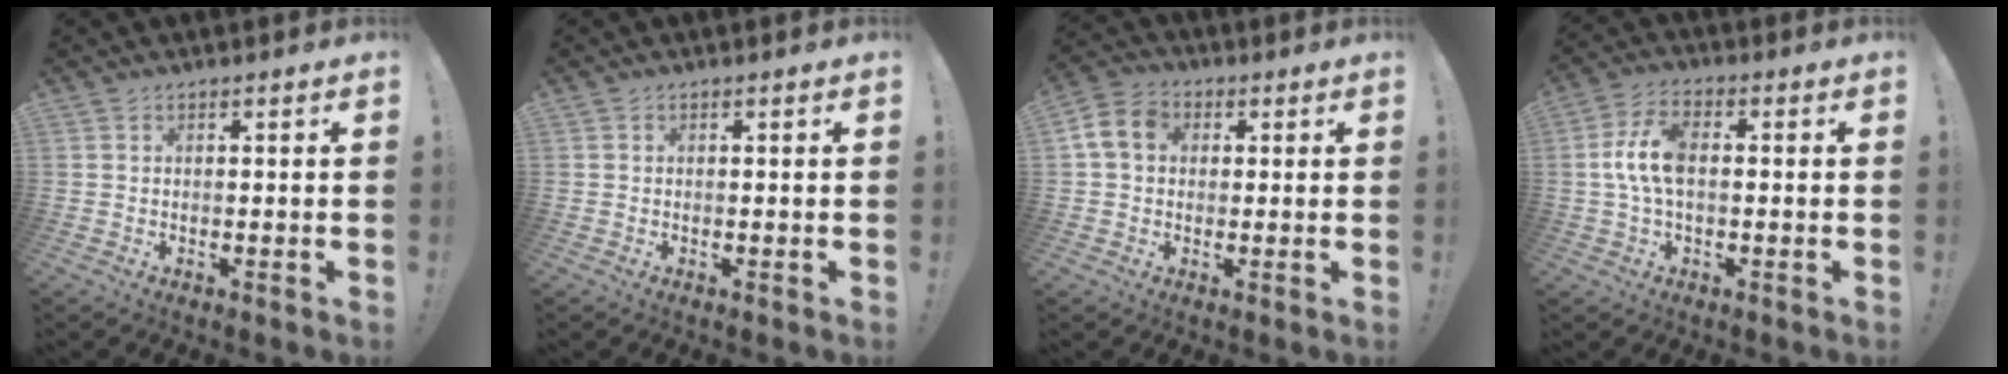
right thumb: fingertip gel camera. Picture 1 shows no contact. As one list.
[{"total": 0.0}, {"total": 8.7, "force": [1.6, 6.8, 5.1], "torque": [-0.092, 0.015, 0.036]}, {"total": 9.5, "force": [0.1, 5.0, 8.1], "torque": [-0.168, 0.007, 0.006]}]